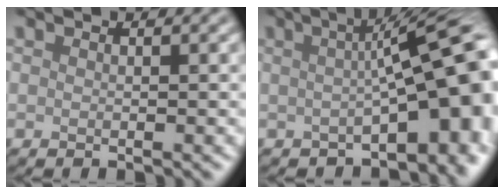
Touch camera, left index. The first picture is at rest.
{"total": 11.1, "force": [-0.5, 3.1, 10.7], "torque": [-0.123, 0.012, -0.006]}